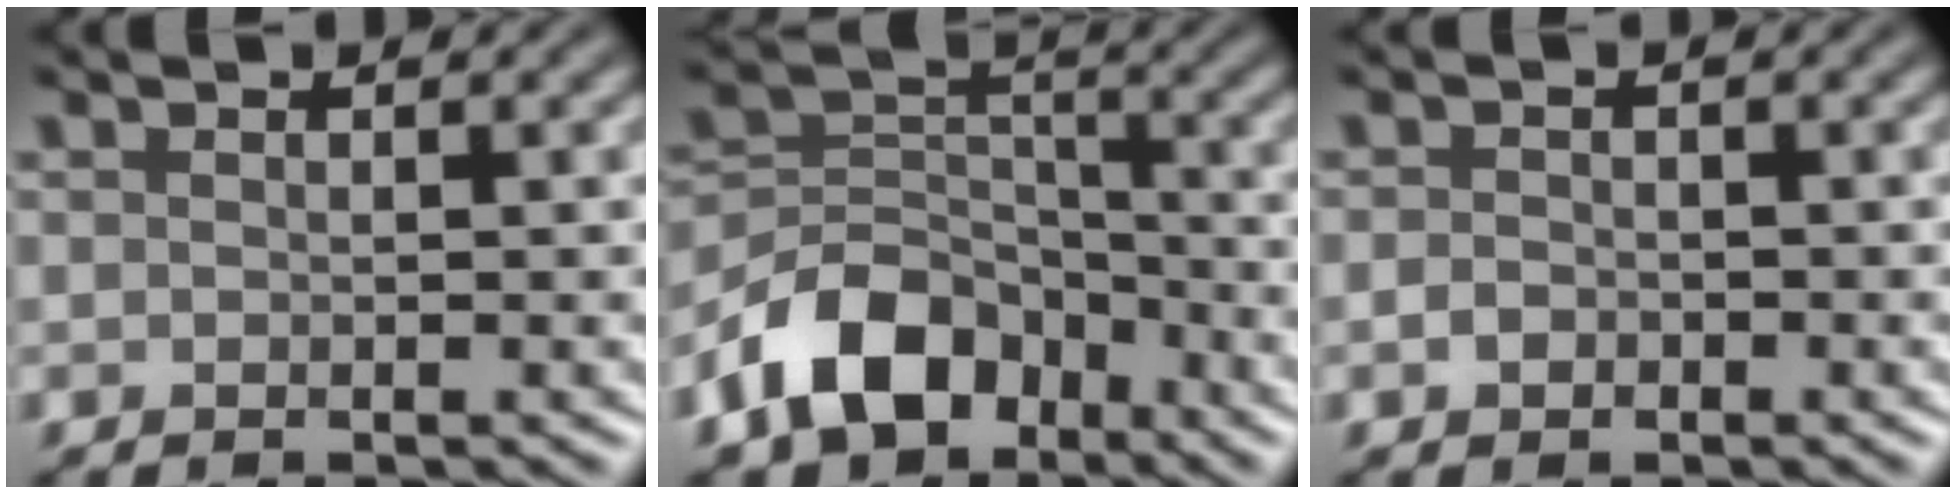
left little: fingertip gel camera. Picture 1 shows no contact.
{"total": 7.9, "force": [-5.0, 5.0, 3.6], "torque": [-0.057, -0.003, -0.107]}
{"total": 1.1, "force": [-0.5, 0.9, 0.5], "torque": [-0.007, -0.001, -0.013]}